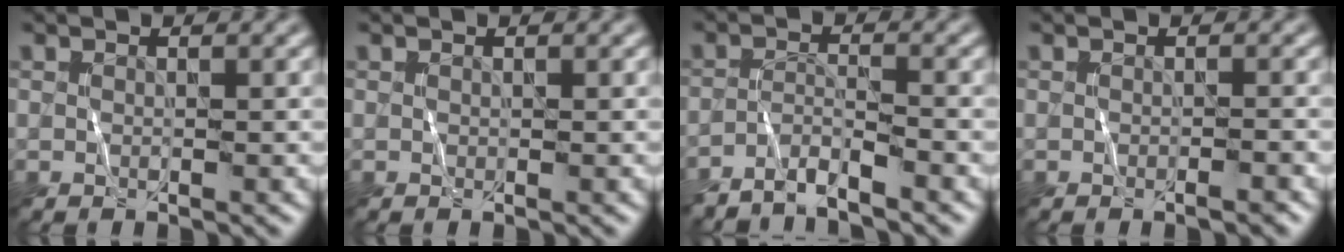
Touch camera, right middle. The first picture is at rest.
{"total": 0.0}
{"total": 2.6, "force": [-2.5, 0.0, 0.9], "torque": [-0.017, 0.007, -0.055]}
{"total": 1.3, "force": [-0.5, 0.3, 1.1], "torque": [-0.006, 0.004, -0.011]}